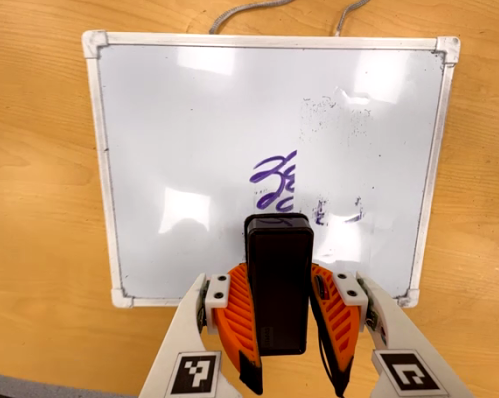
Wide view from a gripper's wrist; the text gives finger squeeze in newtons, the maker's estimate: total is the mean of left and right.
{"total": 5.9, "left": 5.3, "right": 6.5}